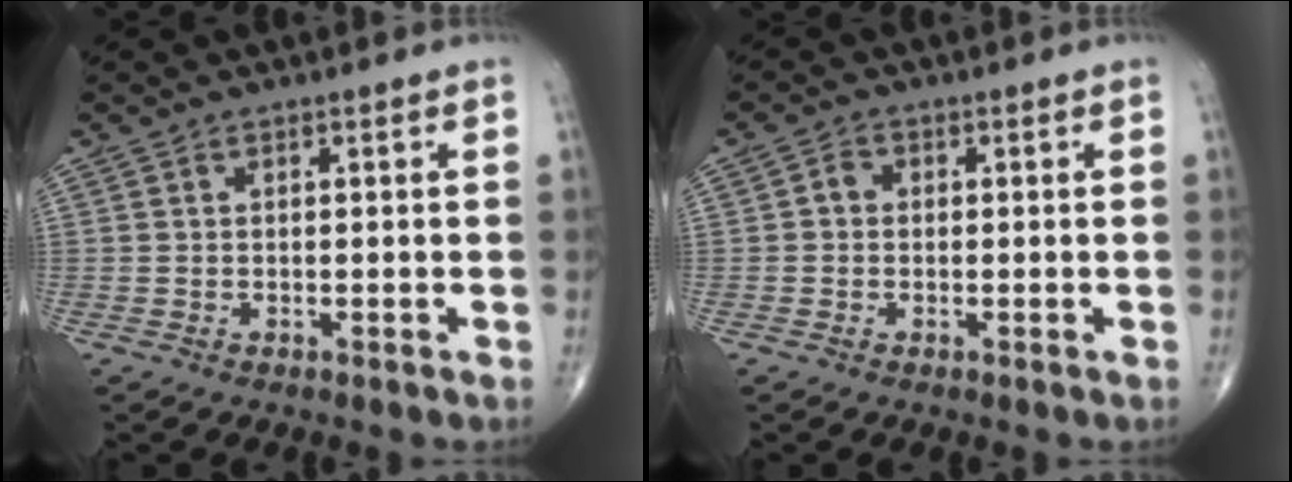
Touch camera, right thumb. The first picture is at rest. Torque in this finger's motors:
{"motor_torque": [-0.06, -0.05, 0.02, 0.00, 0.00]}